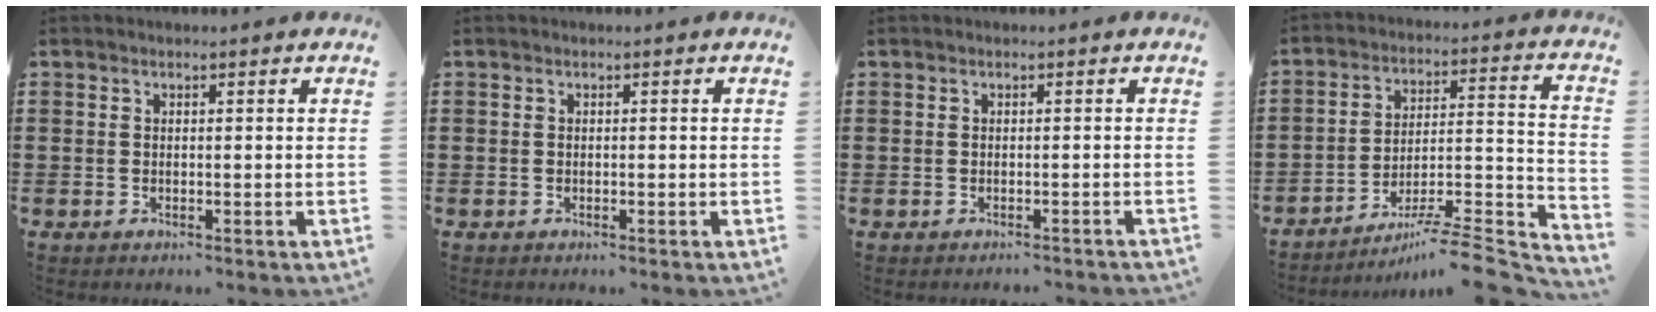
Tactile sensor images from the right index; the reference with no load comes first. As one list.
[{"total": 0.0}, {"total": 0.6, "force": [-0.6, 0.1, 0.0], "torque": [-0.001, 0.001, -0.013]}, {"total": 7.9, "force": [-6.5, 0.3, 4.5], "torque": [-0.065, -0.003, -0.129]}]